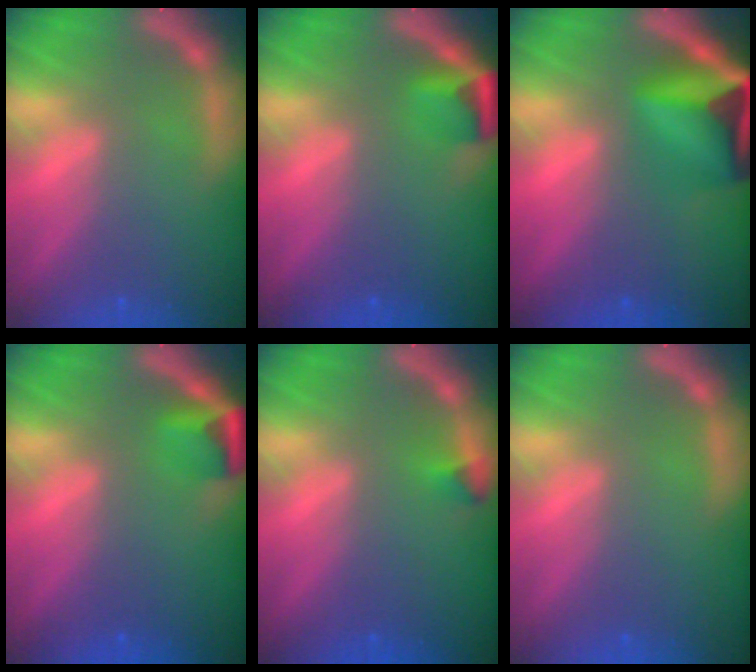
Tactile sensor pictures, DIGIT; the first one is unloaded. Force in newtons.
{"total": 2.9}
{"total": 10.0}
{"total": 2.9}
{"total": 0.9}
{"total": 0.0}